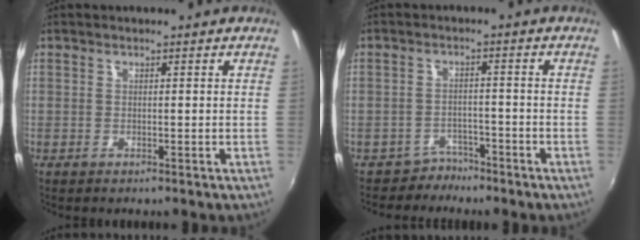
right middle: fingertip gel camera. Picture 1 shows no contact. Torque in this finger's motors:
{"motor_torque": [-0.08, -0.09, -0.06, -0.01]}